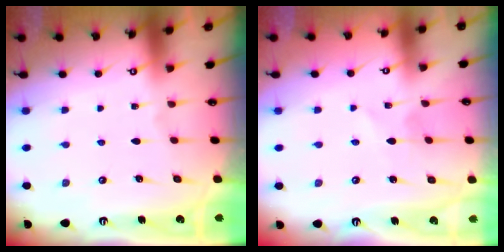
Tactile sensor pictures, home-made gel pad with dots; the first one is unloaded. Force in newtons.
{"total": 1.6, "press": 1.6, "slide": 0.1}